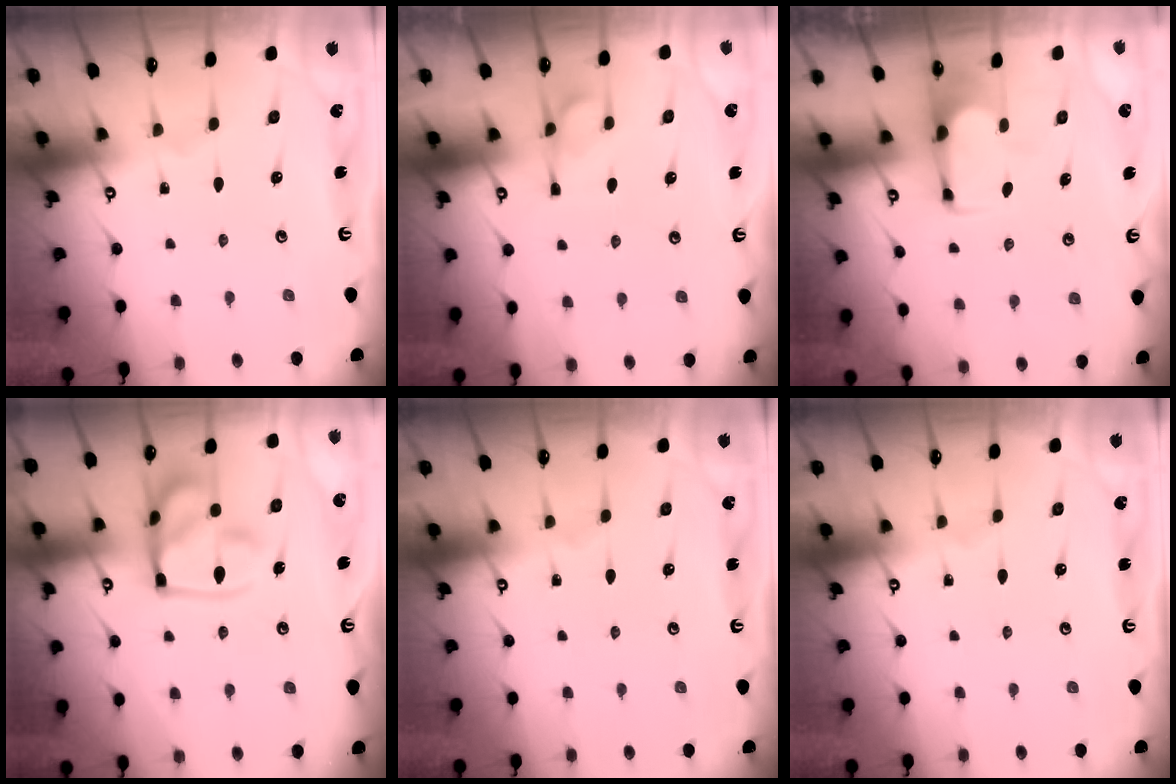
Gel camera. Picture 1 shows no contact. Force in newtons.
{"total": 1.6, "press": 1.0, "slide": 1.3}
{"total": 1.8, "press": 1.6, "slide": 0.7}
{"total": 16.2, "press": 16.1, "slide": 1.9}
{"total": 0.0}
{"total": 0.0}